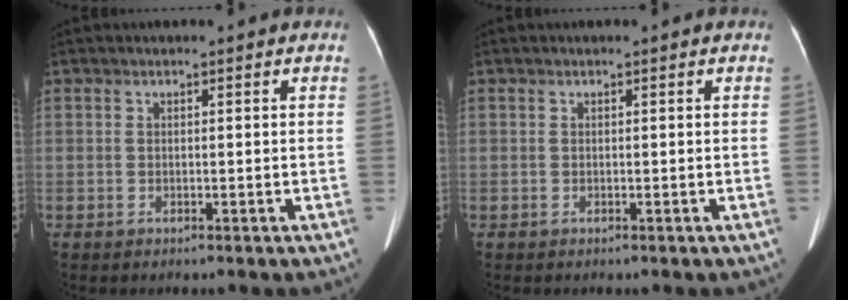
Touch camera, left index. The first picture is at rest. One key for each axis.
{"total": 0.0}